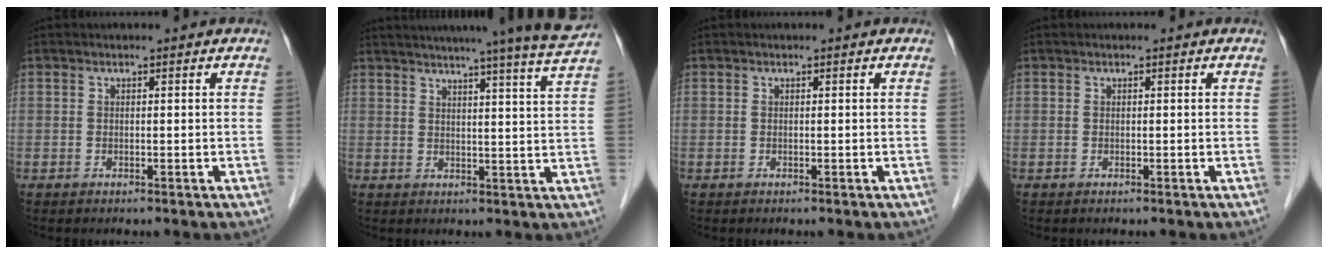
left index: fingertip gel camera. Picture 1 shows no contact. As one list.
[{"total": 17.7, "force": [15.8, -2.3, 7.8], "torque": [-0.125, -0.048, 0.186]}, {"total": 0.0}, {"total": 0.0}]